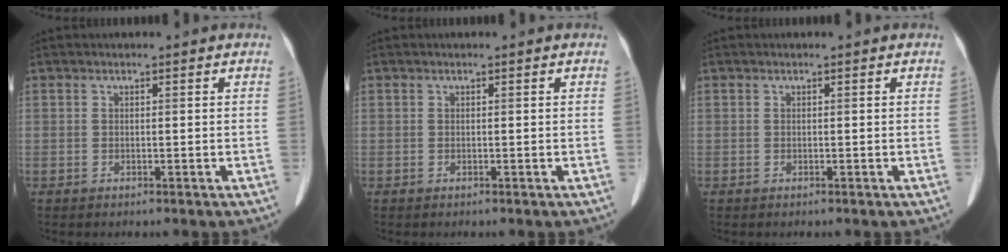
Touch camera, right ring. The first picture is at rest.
{"total": 0.0}
{"total": 0.0}